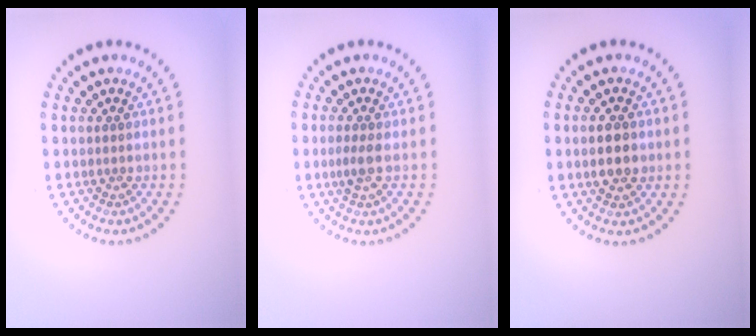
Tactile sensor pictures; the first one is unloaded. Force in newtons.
{"total": 1.4, "press": 1.3, "slide": 0.5}
{"total": 2.8, "press": 2.8, "slide": 0.1}